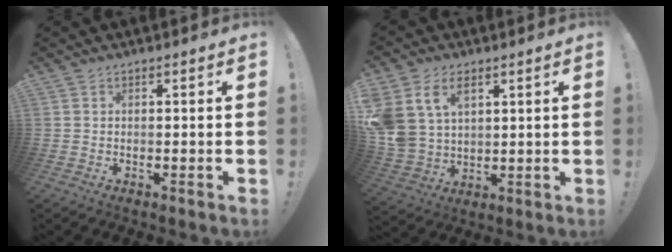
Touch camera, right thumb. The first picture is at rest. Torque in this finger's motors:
{"motor_torque": [0.79, 0.85, 1.32, 0.51, 0.19]}